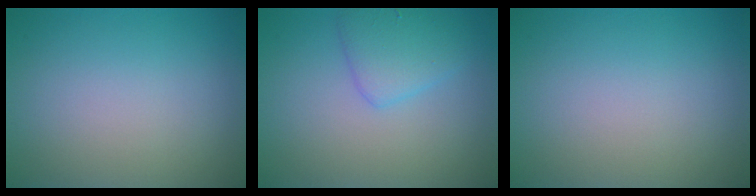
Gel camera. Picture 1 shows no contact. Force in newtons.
{"total": 2.9, "press": 2.9, "slide": 0.1}
{"total": 0.0}